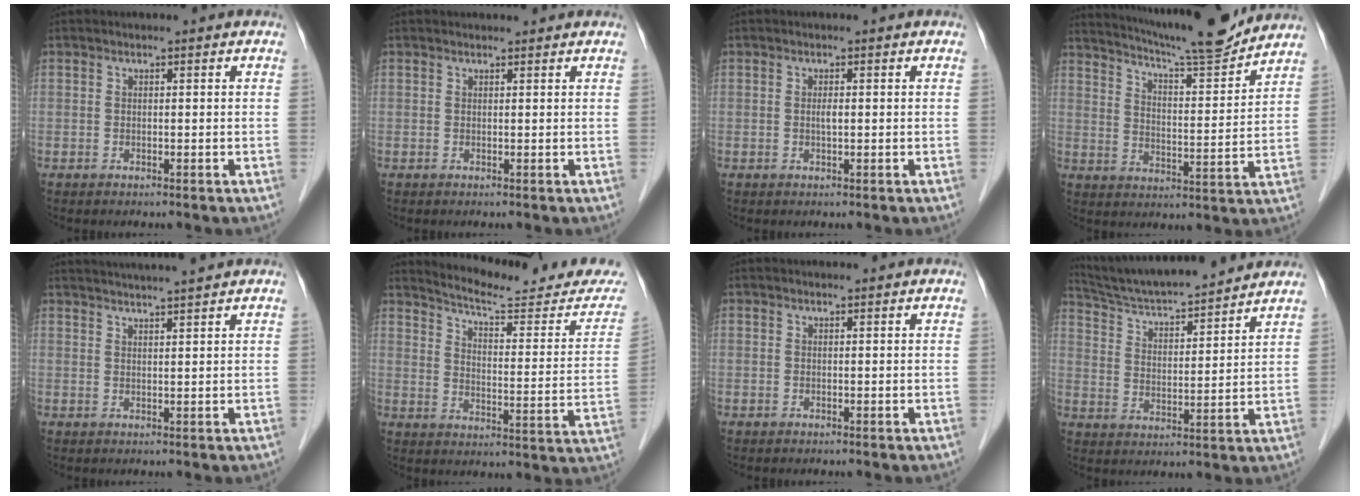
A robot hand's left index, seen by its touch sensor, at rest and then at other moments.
{"total": 2.3, "force": [2.3, 0.4, 0.4], "torque": [-0.012, 0.017, 0.030]}
{"total": 0.8, "force": [0.1, 0.1, 0.8], "torque": [-0.018, -0.002, 0.001]}
{"total": 15.1, "force": [14.1, 0.2, 5.5], "torque": [-0.099, -0.012, 0.209]}
{"total": 8.9, "force": [8.2, -0.8, 3.2], "torque": [-0.053, 0.022, 0.116]}
{"total": 19.0, "force": [18.1, 1.6, 5.6], "torque": [-0.077, -0.072, 0.229]}
{"total": 1.4, "force": [1.4, 0.1, 0.3], "torque": [-0.010, 0.010, 0.019]}
{"total": 17.2, "force": [15.9, 1.0, 6.4], "torque": [-0.115, 0.012, 0.254]}